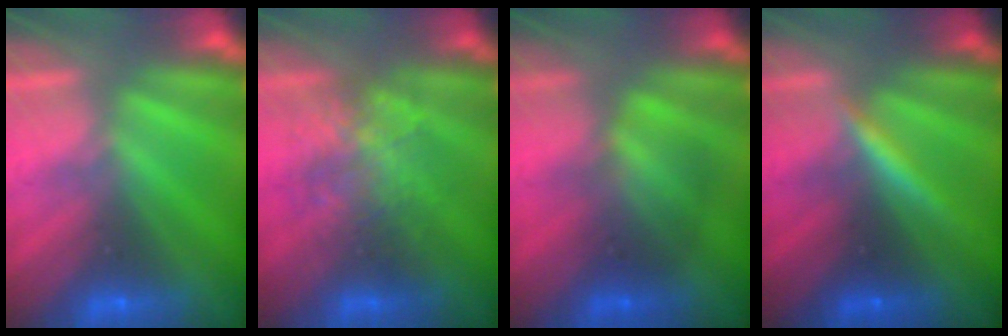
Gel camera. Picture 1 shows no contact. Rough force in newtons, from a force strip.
{"total": 2.2}
{"total": 2.1}
{"total": 3.2}